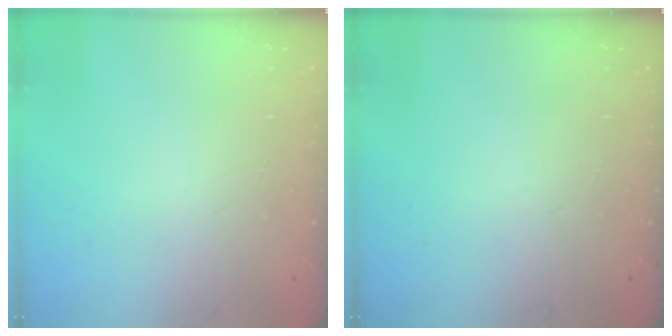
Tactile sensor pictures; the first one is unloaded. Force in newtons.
{"total": 0.0}